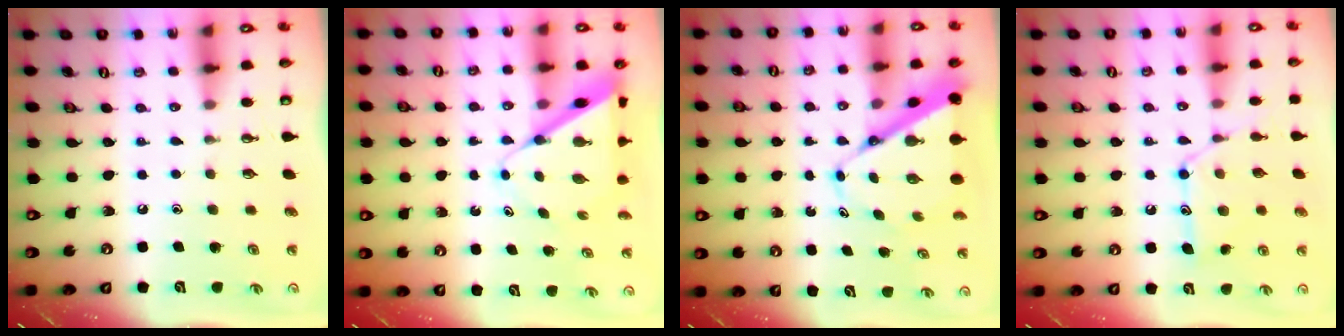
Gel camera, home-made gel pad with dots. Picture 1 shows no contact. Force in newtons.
{"total": 8.9, "press": 8.9, "slide": 0.5}
{"total": 10.0, "press": 10.0, "slide": 0.8}
{"total": 10.9, "press": 10.9, "slide": 0.1}